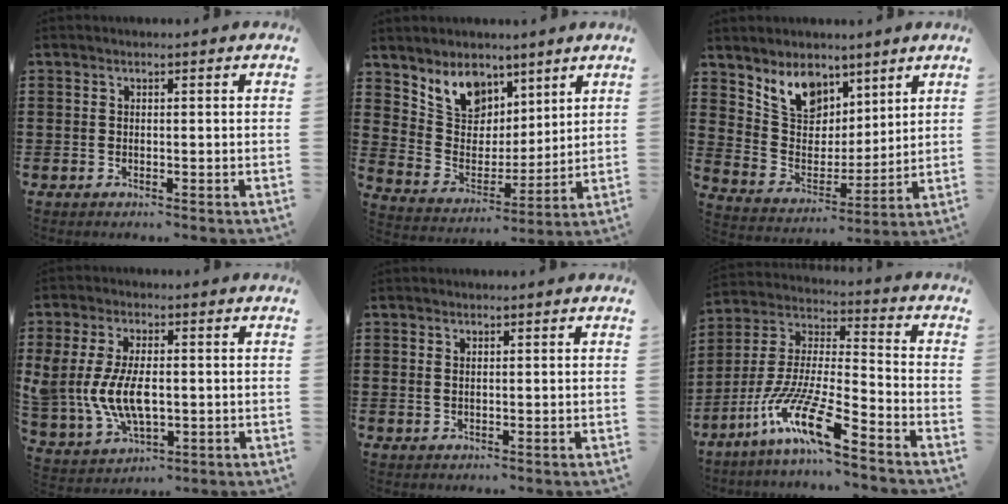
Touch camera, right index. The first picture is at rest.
{"total": 8.3, "force": [5.9, 5.5, 1.9], "torque": [-0.067, -0.028, 0.113]}
{"total": 8.7, "force": [6.2, 5.5, 2.7], "torque": [-0.076, -0.018, 0.117]}
{"total": 8.5, "force": [-0.2, 4.9, 6.9], "torque": [-0.164, 0.002, -0.008]}
{"total": 0.7, "force": [0.4, 0.3, 0.5], "torque": [-0.011, 0.002, 0.007]}
{"total": 12.9, "force": [-9.5, 1.1, 8.6], "torque": [-0.192, -0.003, -0.191]}